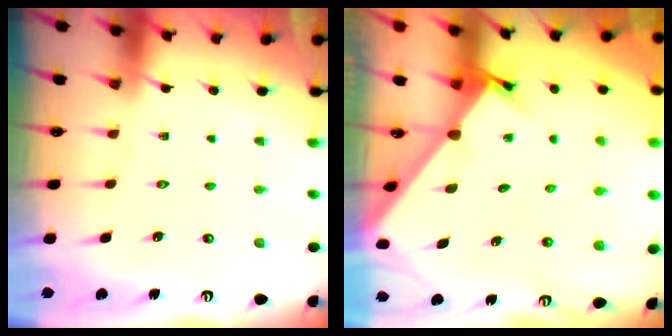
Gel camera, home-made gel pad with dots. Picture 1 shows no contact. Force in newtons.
{"total": 2.0, "press": 2.0, "slide": 0.2}